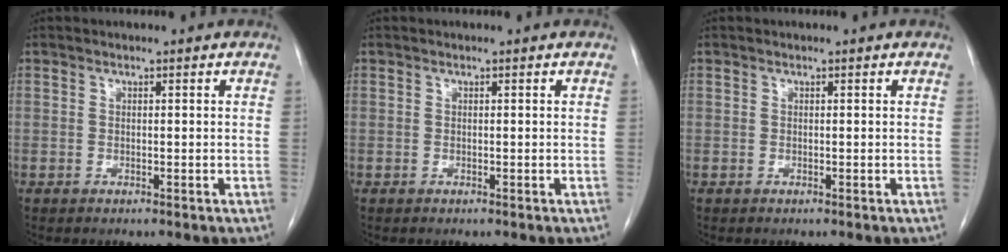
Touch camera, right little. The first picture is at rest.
{"total": 0.0}
{"total": 0.0}